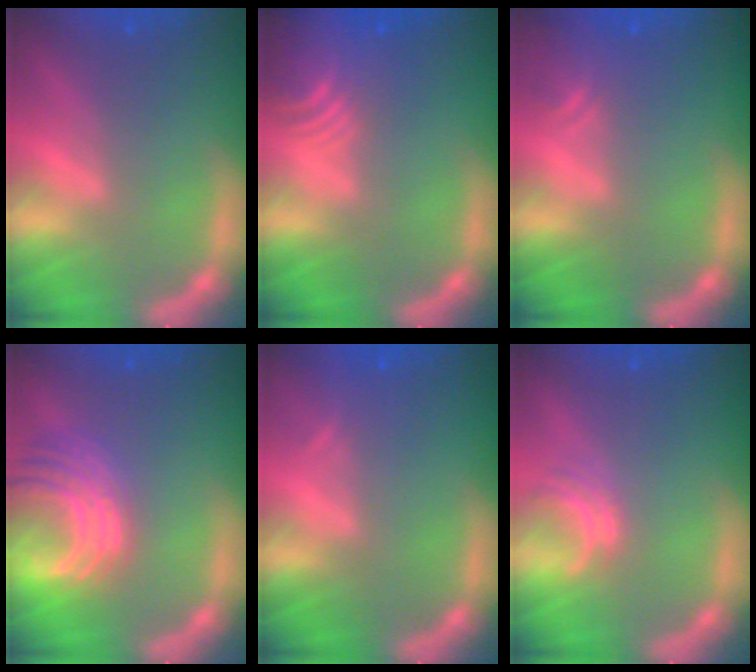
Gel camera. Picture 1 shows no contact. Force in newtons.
{"total": 6.5}
{"total": 1.9}
{"total": 8.1}
{"total": 0.9}
{"total": 2.0}